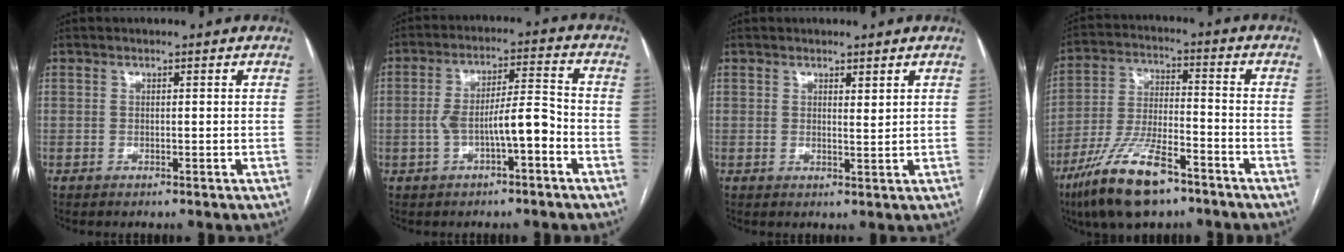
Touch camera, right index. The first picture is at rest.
{"total": 7.8, "force": [-2.6, 1.7, 7.2], "torque": [-0.131, 0.028, -0.039]}
{"total": 1.4, "force": [1.0, 0.3, 0.9], "torque": [-0.016, -0.010, 0.018]}
{"total": 14.0, "force": [-9.2, 3.8, 9.9], "torque": [-0.199, -0.016, -0.165]}